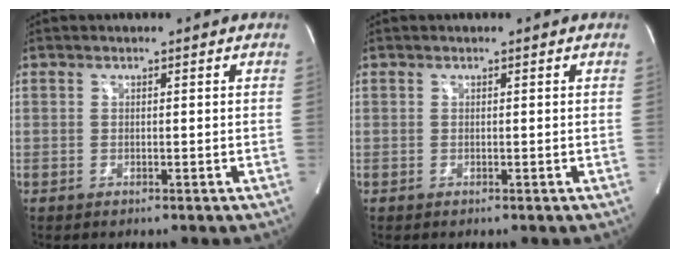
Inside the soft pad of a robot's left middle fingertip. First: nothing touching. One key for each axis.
{"total": 0.0}